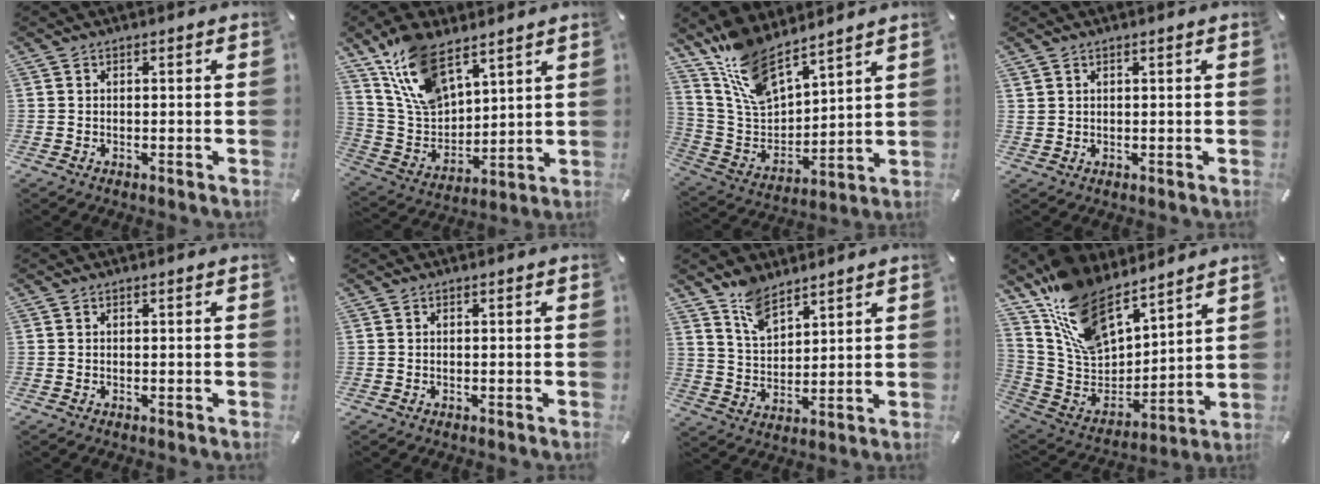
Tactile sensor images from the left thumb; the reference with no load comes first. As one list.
[{"total": 15.4, "force": [10.3, 8.1, 8.0], "torque": [-0.196, -0.043, 0.193]}, {"total": 13.2, "force": [11.3, 4.9, 4.9], "torque": [-0.142, -0.081, 0.209]}, {"total": 1.0, "force": [0.9, 0.5, 0.2], "torque": [-0.004, -0.002, 0.017]}, {"total": 0.0}, {"total": 0.0}, {"total": 7.5, "force": [6.2, 3.4, 2.6], "torque": [-0.063, -0.029, 0.118]}, {"total": 18.0, "force": [13.7, 9.4, 6.8], "torque": [-0.153, -0.104, 0.256]}]